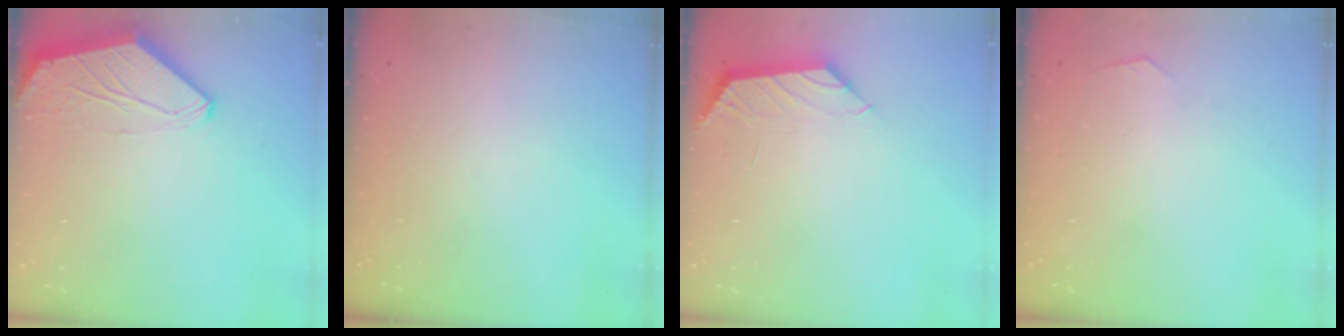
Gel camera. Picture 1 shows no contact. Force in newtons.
{"total": 0.0}
{"total": 1.0, "press": 0.9, "slide": 0.4}
{"total": 1.4, "press": 1.4, "slide": 0.3}